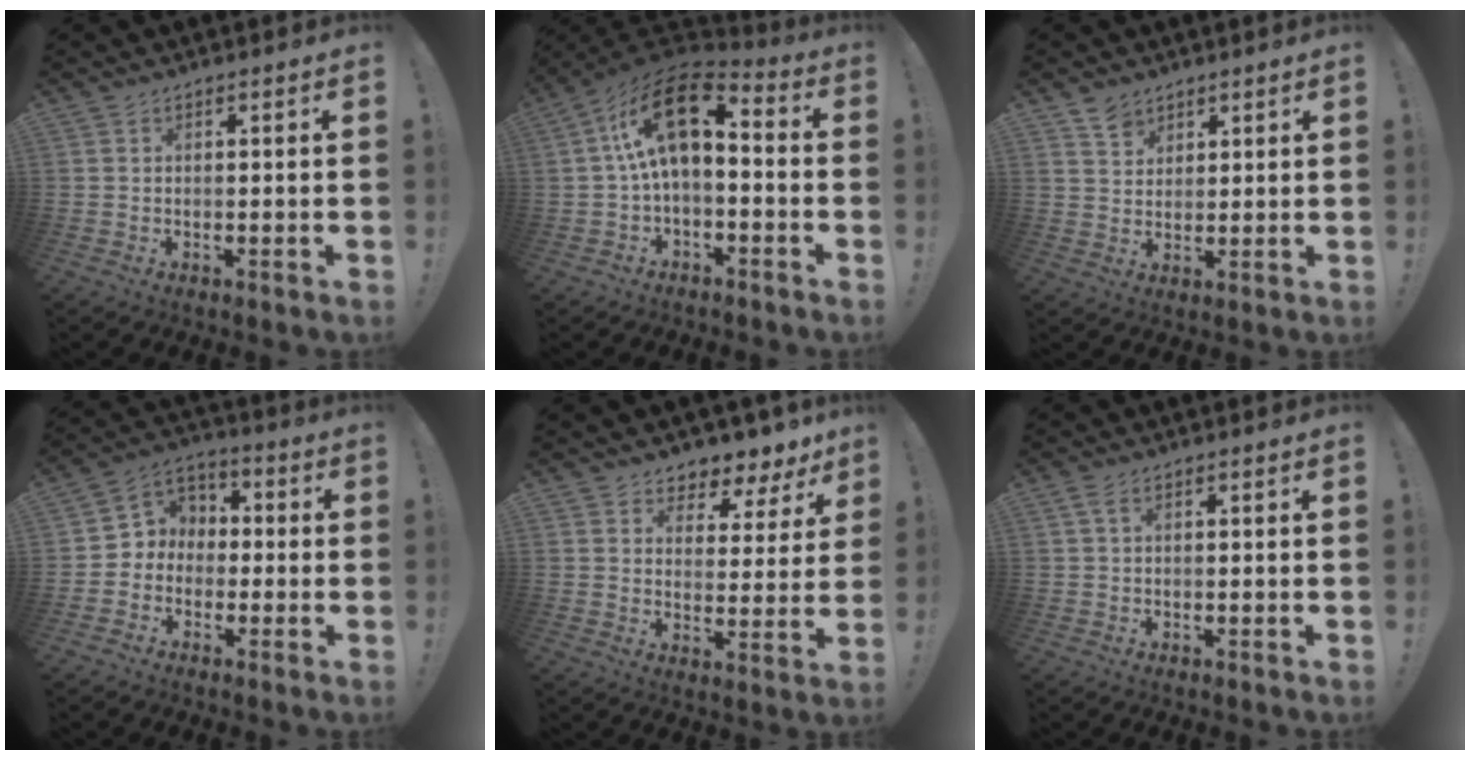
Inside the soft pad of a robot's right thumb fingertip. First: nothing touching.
{"total": 16.2, "force": [3.4, 8.2, 13.5], "torque": [-0.240, -0.002, 0.063]}
{"total": 5.2, "force": [4.1, 3.1, 0.7], "torque": [-0.010, -0.027, 0.077]}
{"total": 6.7, "force": [-2.6, 6.1, 1.1], "torque": [-0.025, 0.020, -0.042]}
{"total": 5.9, "force": [4.6, 3.3, 1.7], "torque": [-0.008, -0.054, 0.083]}
{"total": 2.0, "force": [0.8, 0.9, 1.5], "torque": [-0.024, 0.001, 0.013]}